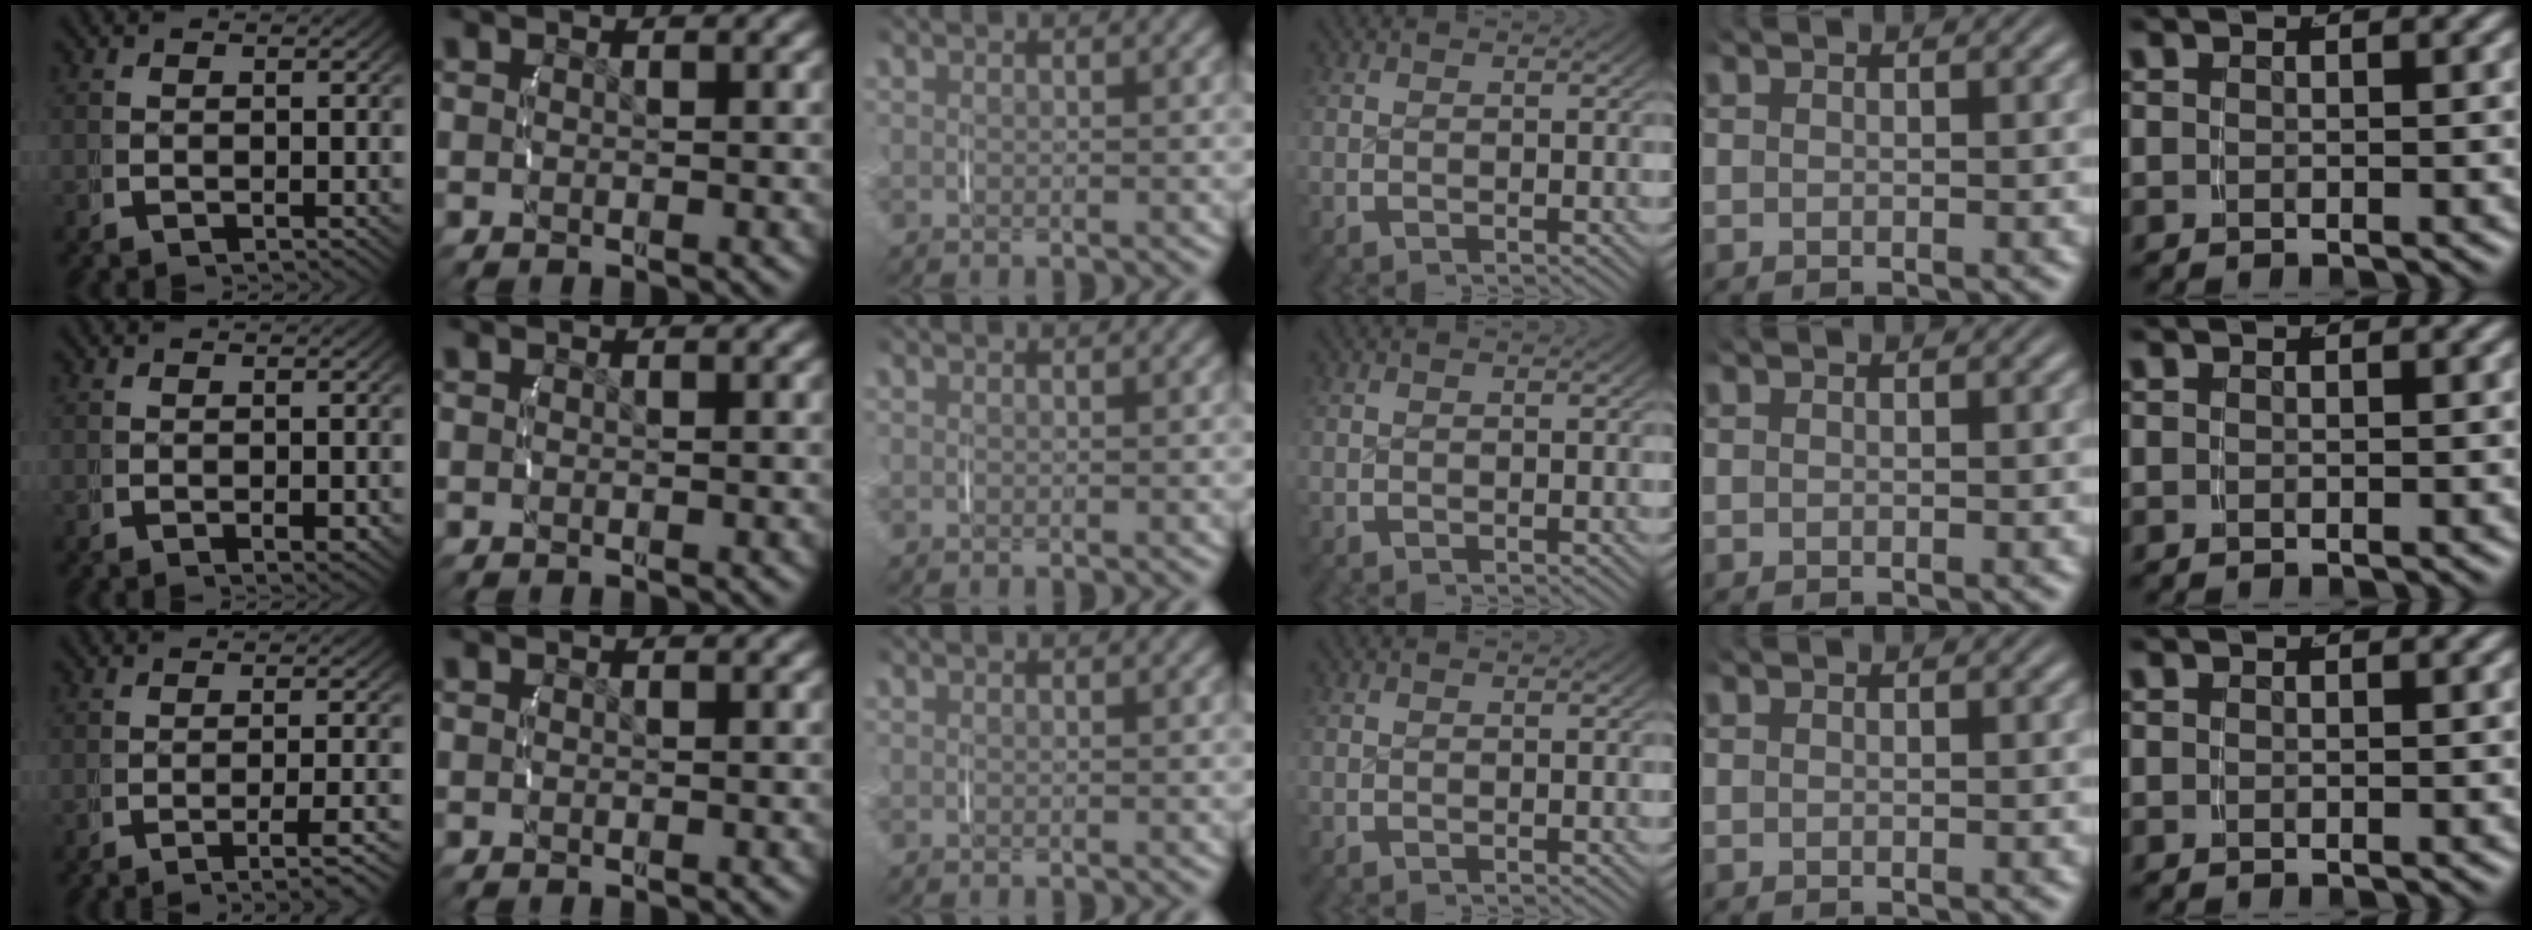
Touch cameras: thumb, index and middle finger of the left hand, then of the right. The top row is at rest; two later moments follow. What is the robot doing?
{"motion": "lift_and_place", "object": "string"}